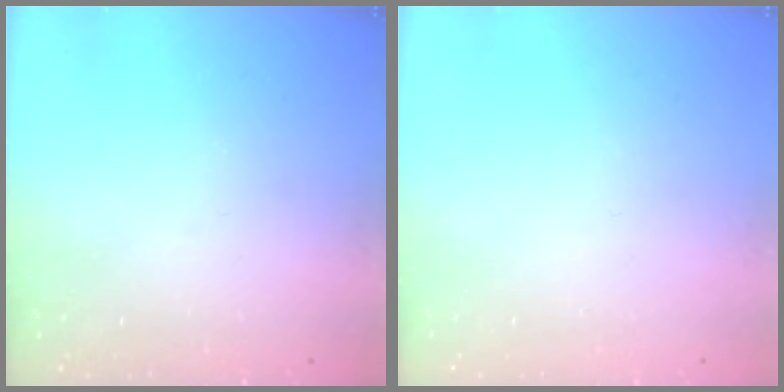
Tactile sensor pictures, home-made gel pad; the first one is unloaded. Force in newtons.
{"total": 1.5, "press": 1.5, "slide": 0.1}